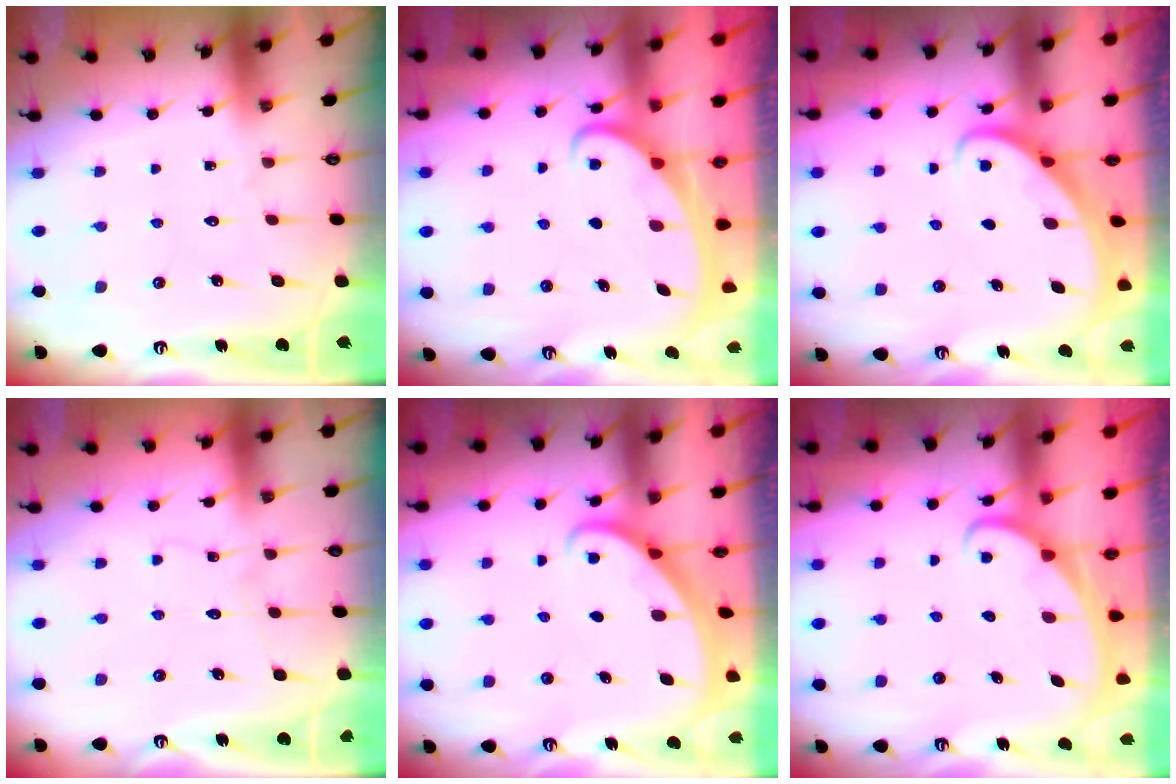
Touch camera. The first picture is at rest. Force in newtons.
{"total": 2.2, "press": 2.1, "slide": 0.3}
{"total": 2.7, "press": 2.7, "slide": 0.2}
{"total": 3.9, "press": 3.9, "slide": 0.4}
{"total": 1.6, "press": 1.6, "slide": 0.1}
{"total": 1.8, "press": 1.7, "slide": 0.1}